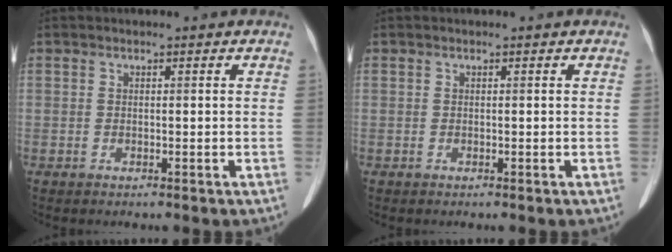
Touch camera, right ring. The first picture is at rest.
{"total": 0.0}